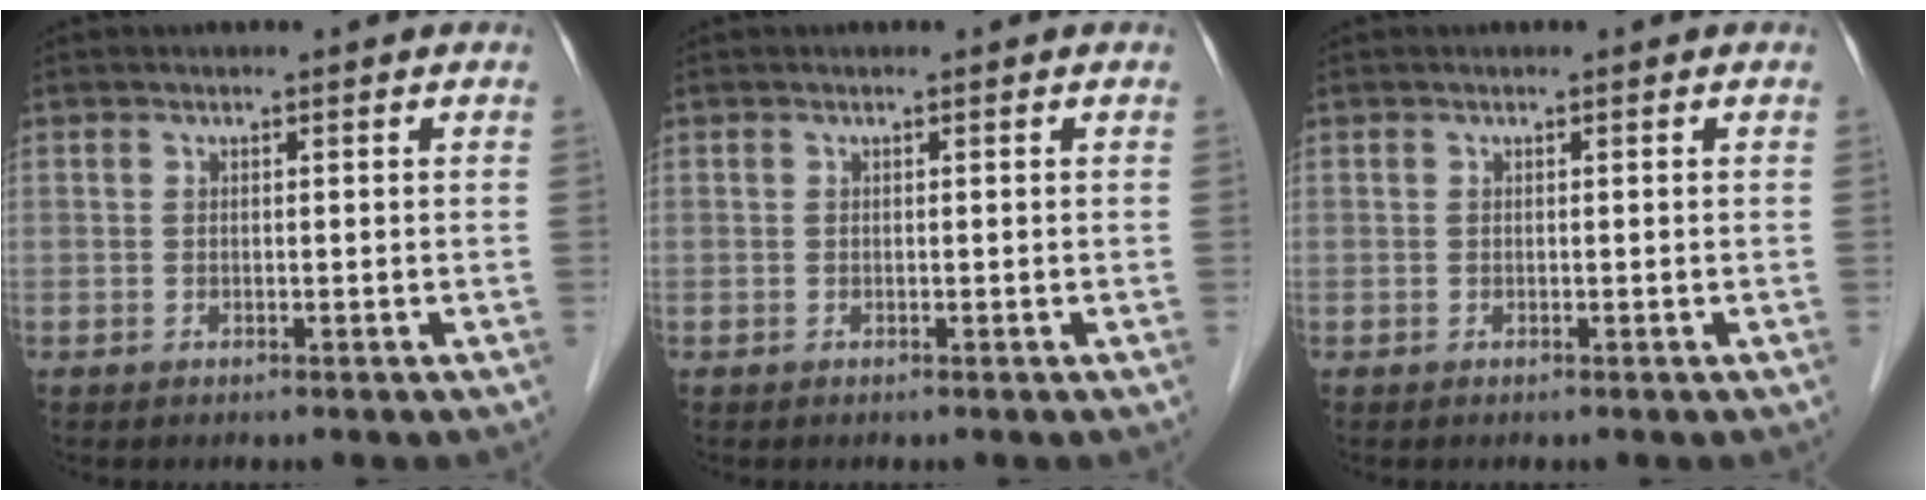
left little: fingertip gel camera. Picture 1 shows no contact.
{"total": 0.0}
{"total": 0.0}